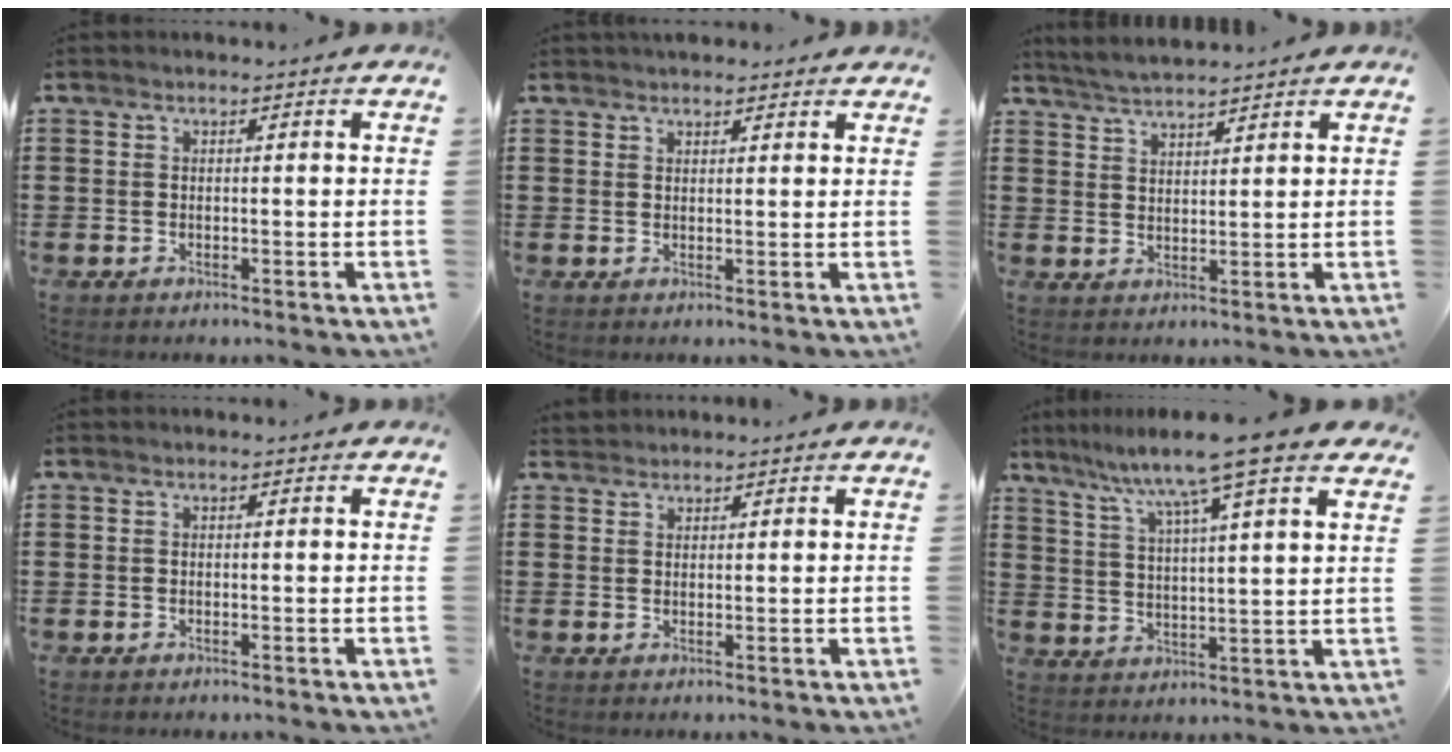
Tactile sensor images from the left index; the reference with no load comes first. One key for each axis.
{"total": 2.0, "fx": 1.9, "fy": 0.5, "fz": 0.4, "tx": -0.011, "ty": 0.001, "tz": 0.038}
{"total": 1.4, "fx": 1.3, "fy": -0.1, "fz": 0.5, "tx": -0.011, "ty": 0.001, "tz": 0.024}
{"total": 0.0}
{"total": 1.5, "fx": 1.4, "fy": 0.5, "fz": 0.0, "tx": -0.003, "ty": 0.001, "tz": 0.029}
{"total": 8.4, "fx": 6.9, "fy": -0.6, "fz": 4.9, "tx": -0.111, "ty": -0.039, "tz": 0.109}